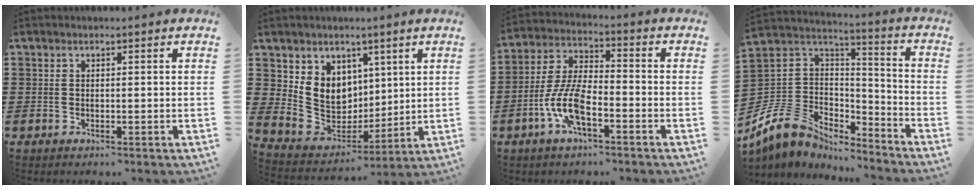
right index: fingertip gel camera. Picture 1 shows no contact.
{"total": 8.4, "force": [2.9, 7.6, 2.0], "torque": [-0.071, -0.025, 0.061]}
{"total": 8.3, "force": [-3.7, 2.9, 6.9], "torque": [-0.171, -0.012, -0.076]}
{"total": 9.1, "force": [-6.9, 5.6, 1.8], "torque": [-0.081, 0.004, -0.138]}